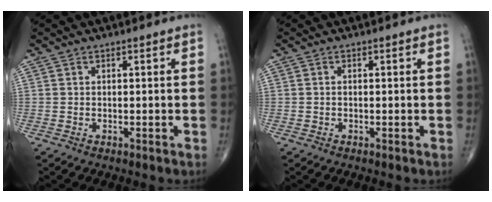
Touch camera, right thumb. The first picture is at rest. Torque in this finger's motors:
{"motor_torque": [-0.45, -0.19, -0.21, 0.01, 0.01]}